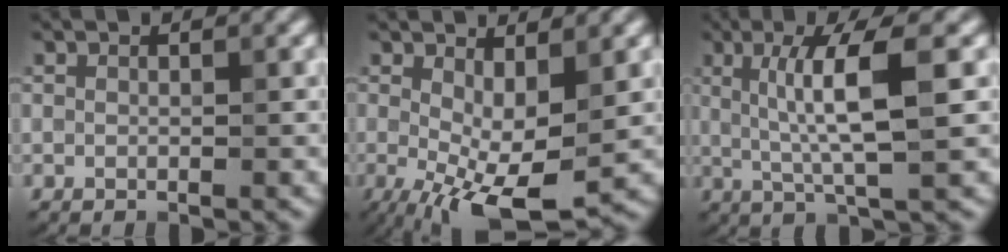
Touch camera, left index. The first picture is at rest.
{"total": 7.1, "force": [-1.0, 2.6, 6.6], "torque": [-0.123, -0.012, -0.017]}
{"total": 6.1, "force": [0.9, 0.9, 5.9], "torque": [-0.107, 0.007, 0.019]}